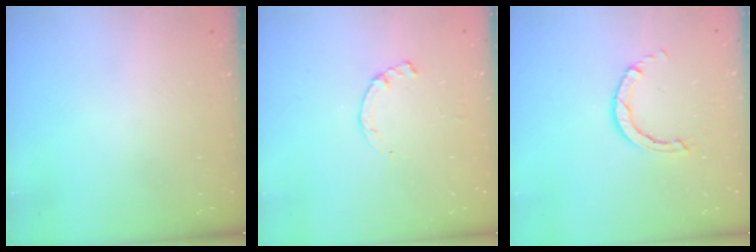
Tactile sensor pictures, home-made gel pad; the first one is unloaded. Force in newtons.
{"total": 1.2, "press": 1.1, "slide": 0.3}
{"total": 2.8, "press": 2.8, "slide": 0.3}